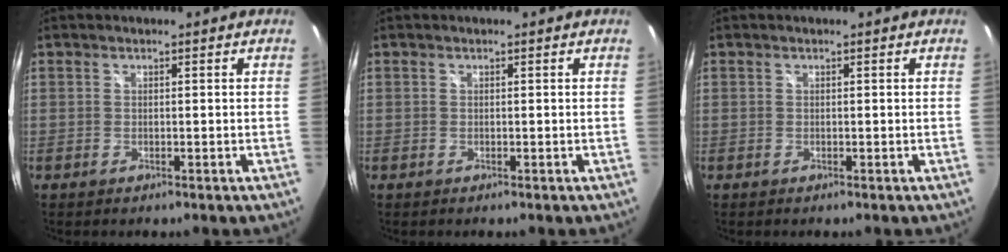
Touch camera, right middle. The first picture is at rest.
{"total": 0.0}
{"total": 0.0}